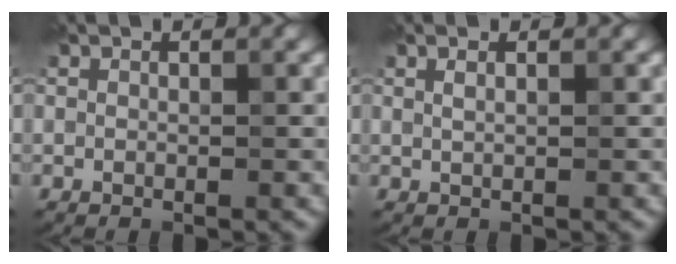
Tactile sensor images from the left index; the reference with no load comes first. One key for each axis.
{"total": 1.2, "fx": 0.8, "fy": 0.4, "fz": 0.8, "tx": -0.013, "ty": 0.003, "tz": 0.012}